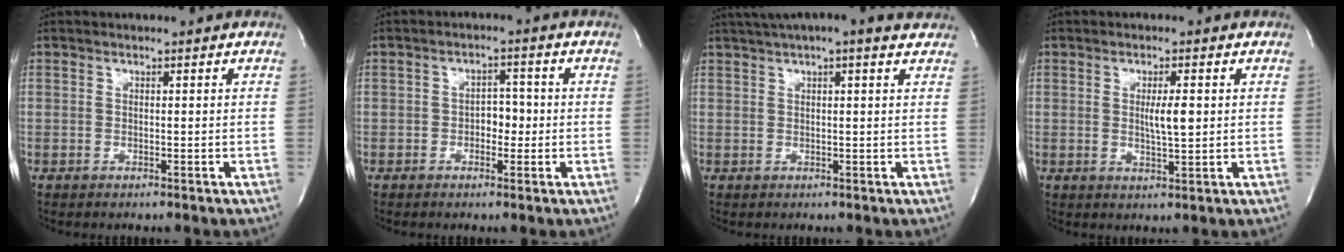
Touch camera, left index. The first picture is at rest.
{"total": 3.1, "force": [-0.7, 1.9, 2.3], "torque": [-0.028, 0.010, -0.013]}
{"total": 9.6, "force": [7.8, 1.3, 5.5], "torque": [-0.092, 0.036, 0.094]}
{"total": 3.7, "force": [0.4, 0.5, 3.7], "torque": [-0.064, -0.003, 0.006]}